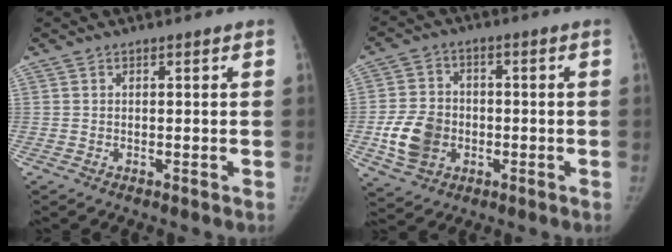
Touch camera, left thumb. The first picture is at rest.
{"total": 10.1, "force": [-2.4, 8.1, 5.6], "torque": [-0.088, 0.010, -0.041]}